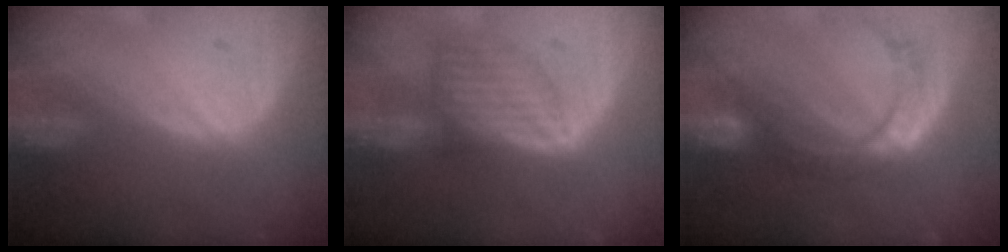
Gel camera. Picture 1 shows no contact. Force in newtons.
{"total": 7.3, "press": 6.6, "slide": 3.2}
{"total": 8.6, "press": 7.2, "slide": 4.8}